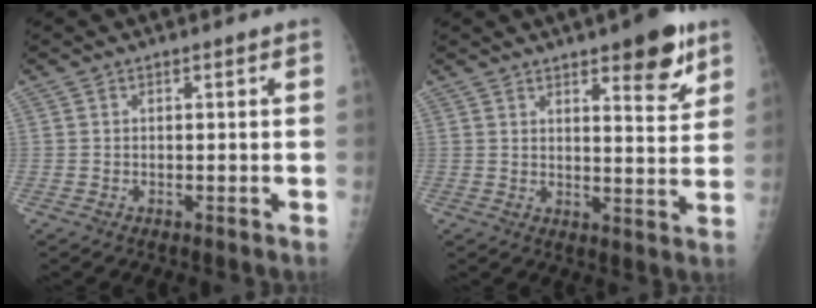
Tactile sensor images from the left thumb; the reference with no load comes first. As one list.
[{"total": 9.8, "force": [5.9, 3.1, 7.1], "torque": [-0.067, -0.033, 0.078]}]